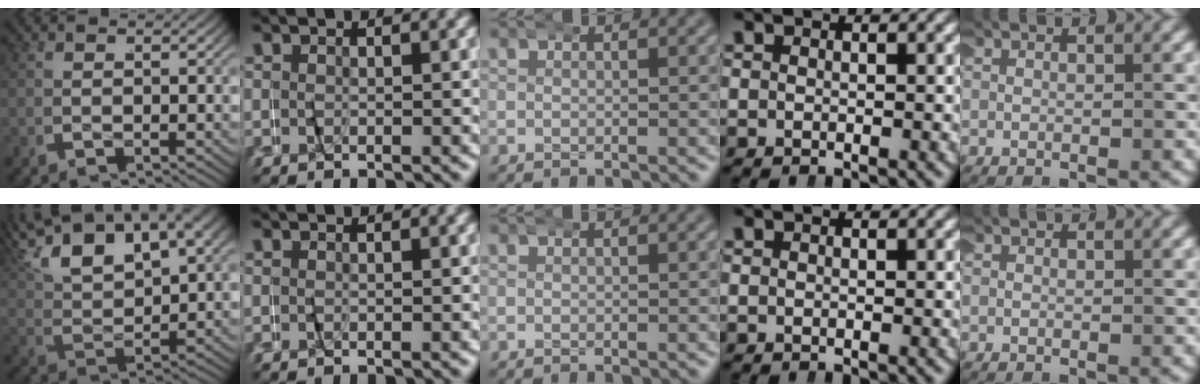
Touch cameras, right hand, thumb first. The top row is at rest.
{"thumb": {"total": 9.0, "force": [3.2, 5.5, 6.3], "torque": [-0.140, 0.015, 0.045]}}